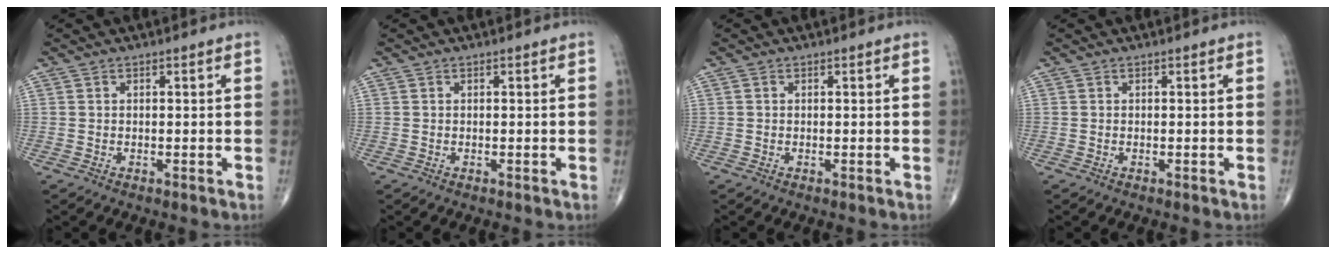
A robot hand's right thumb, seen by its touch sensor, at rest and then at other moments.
{"total": 0.0}
{"total": 0.0}
{"total": 0.0}